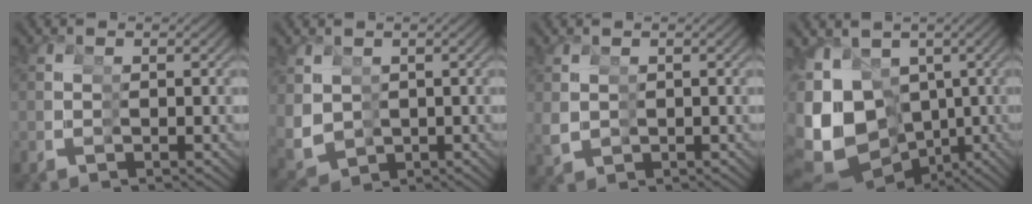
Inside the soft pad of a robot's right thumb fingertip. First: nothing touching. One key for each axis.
{"total": 5.5, "fx": -0.4, "fy": 5.0, "fz": 2.3, "tx": -0.077, "ty": -0.031, "tz": 0.015}
{"total": 1.9, "fx": 0.7, "fy": 1.8, "fz": 0.3, "tx": -0.022, "ty": -0.009, "tz": 0.024}
{"total": 15.1, "fx": -1.2, "fy": 12.6, "fz": 8.2, "tx": -0.196, "ty": -0.038, "tz": -0.012}